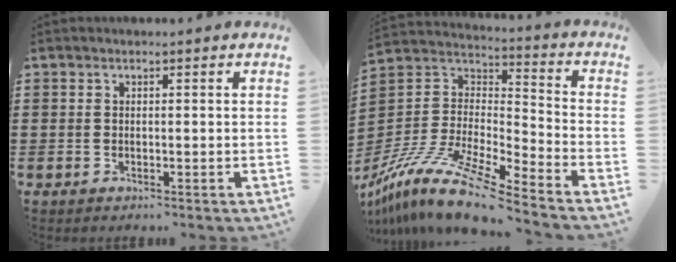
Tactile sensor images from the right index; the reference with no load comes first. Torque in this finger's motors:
{"motor_torque": [1.08, 0.94, 0.04, 0.01]}